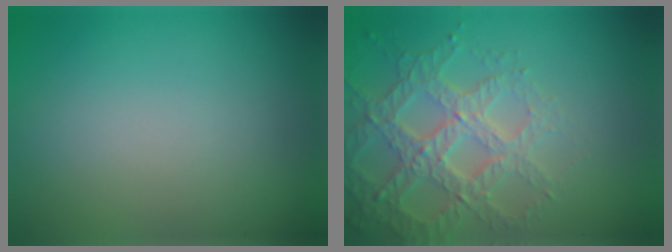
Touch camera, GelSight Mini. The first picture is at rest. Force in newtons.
{"total": 4.3, "press": 4.1, "slide": 1.2}